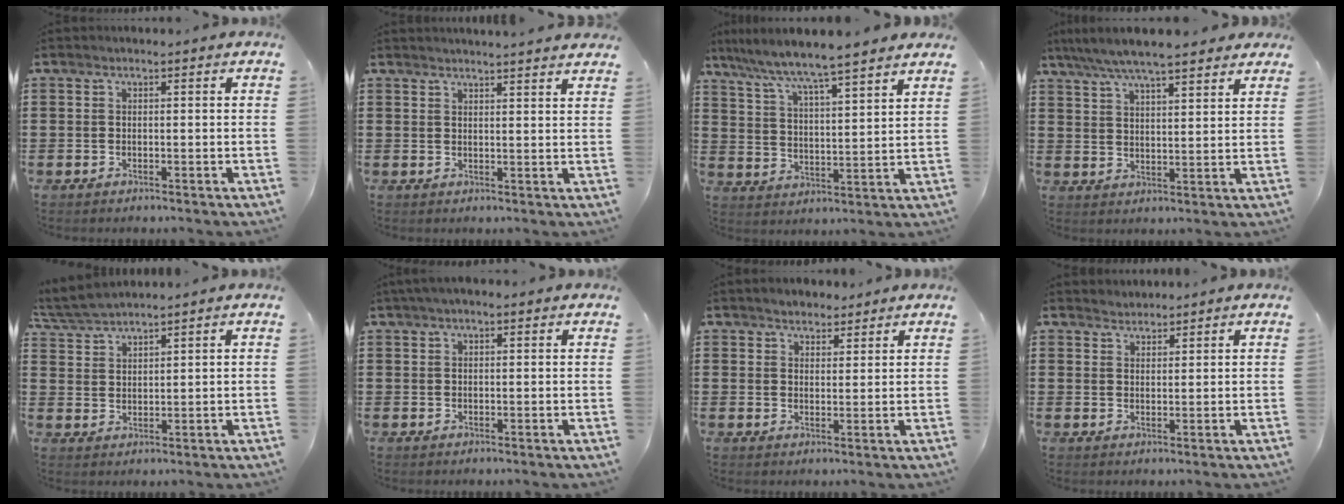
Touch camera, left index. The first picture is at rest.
{"total": 2.4, "force": [2.3, -0.5, 0.2], "torque": [-0.009, -0.006, 0.044]}
{"total": 5.5, "force": [5.1, -0.5, 1.9], "torque": [-0.063, -0.037, 0.080]}
{"total": 6.3, "force": [5.6, 0.8, 2.9], "torque": [-0.074, -0.015, 0.099]}
{"total": 3.7, "force": [3.6, 0.0, 0.9], "torque": [-0.032, -0.007, 0.067]}
{"total": 2.1, "force": [1.5, 0.7, 1.3], "torque": [-0.027, 0.006, 0.027]}
{"total": 2.7, "force": [2.5, 1.2, 0.1], "torque": [-0.009, 0.006, 0.047]}
{"total": 1.8, "force": [1.7, 0.3, -0.3], "torque": [0.002, 0.003, 0.035]}